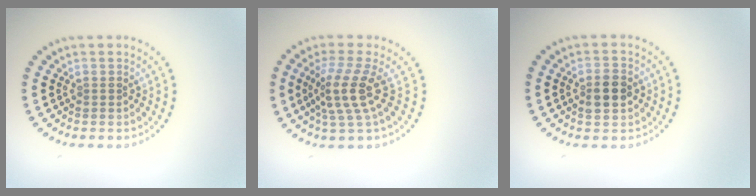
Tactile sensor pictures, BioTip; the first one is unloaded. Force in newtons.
{"total": 3.7, "press": 2.9, "slide": 2.3}
{"total": 2.8, "press": 2.8, "slide": 0.2}